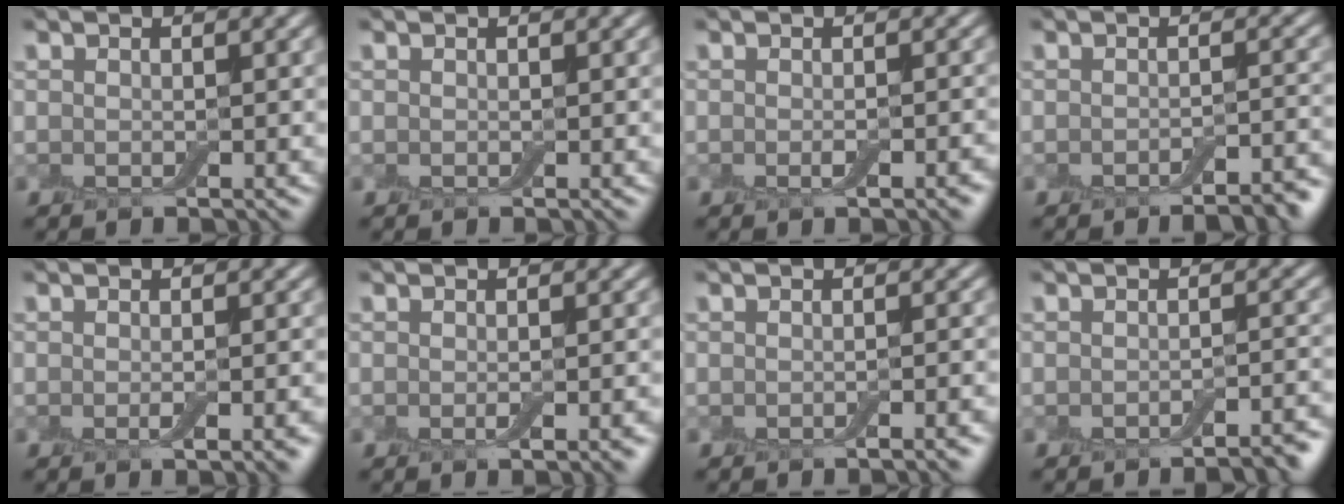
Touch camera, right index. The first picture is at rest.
{"total": 0.0}
{"total": 1.9, "force": [-0.7, 0.4, 1.7], "torque": [-0.023, -0.002, -0.011]}
{"total": 3.3, "force": [-2.3, 0.8, 2.3], "torque": [-0.027, 0.000, -0.031]}
{"total": 2.5, "force": [-0.9, 0.6, 2.3], "torque": [-0.025, -0.001, -0.014]}
{"total": 2.2, "force": [-0.7, 0.5, 2.0], "torque": [-0.021, 0.000, -0.011]}
{"total": 2.0, "force": [-1.1, 0.5, 1.7], "torque": [-0.013, 0.003, -0.016]}
{"total": 2.9, "force": [-2.1, 0.6, 1.9], "torque": [-0.019, 0.003, -0.033]}